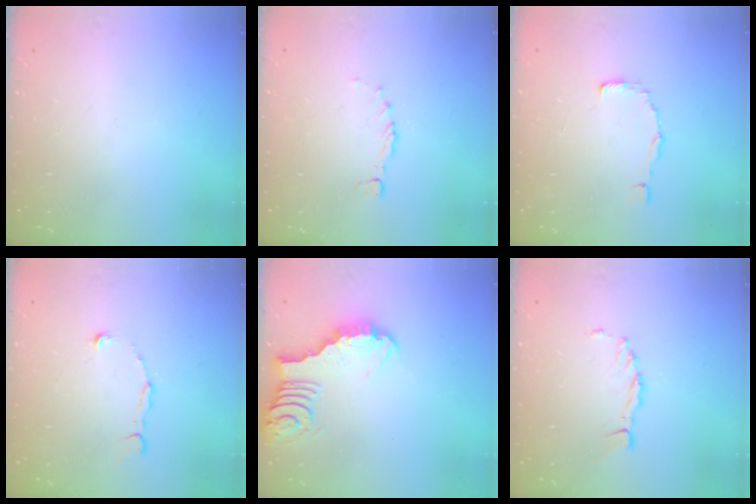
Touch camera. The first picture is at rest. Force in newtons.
{"total": 0.0}
{"total": 2.5, "press": 2.5, "slide": 0.1}
{"total": 2.8, "press": 2.8, "slide": 0.2}
{"total": 3.9, "press": 3.9, "slide": 0.4}
{"total": 2.1, "press": 2.1, "slide": 0.2}